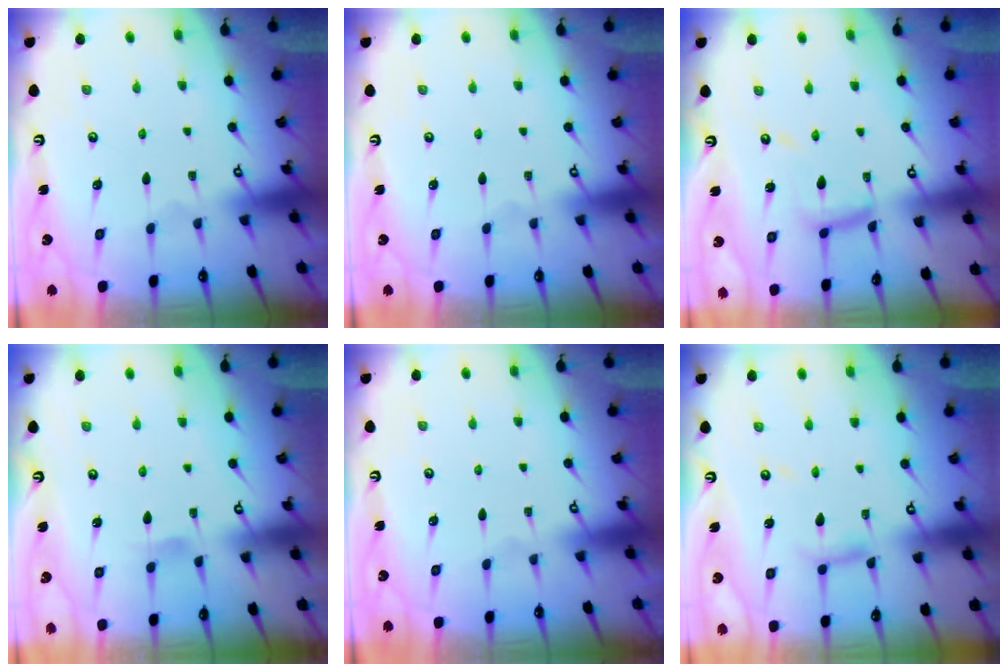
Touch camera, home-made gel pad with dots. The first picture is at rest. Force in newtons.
{"total": 0.0}
{"total": 10.1, "press": 10.1, "slide": 0.7}
{"total": 5.4, "press": 5.3, "slide": 0.7}
{"total": 0.0}
{"total": 7.1, "press": 7.0, "slide": 0.6}